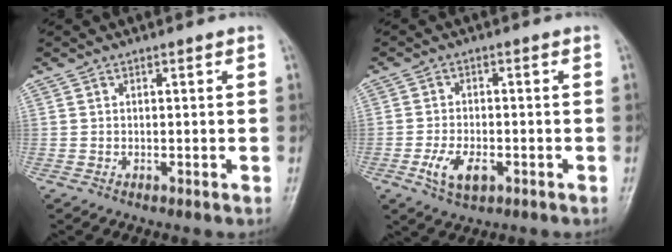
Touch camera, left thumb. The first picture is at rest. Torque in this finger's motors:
{"motor_torque": [-0.29, 0.66, 0.74, 0.22, 0.11]}